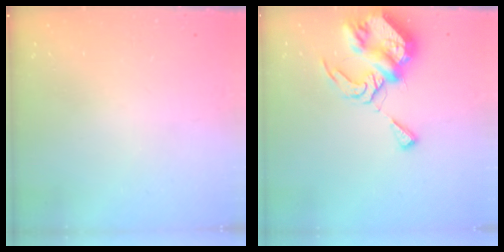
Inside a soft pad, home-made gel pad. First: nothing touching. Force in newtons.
{"total": 10.3, "press": 10.2, "slide": 1.1}